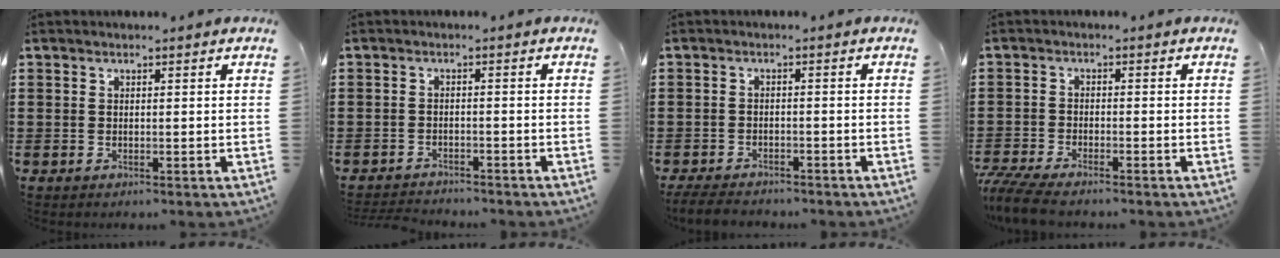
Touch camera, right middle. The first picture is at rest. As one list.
[{"total": 2.2, "force": [-2.2, 0.2, 0.0], "torque": [-0.006, -0.001, -0.048]}, {"total": 2.9, "force": [-2.8, 0.5, 0.4], "torque": [-0.017, -0.001, -0.063]}, {"total": 4.3, "force": [-3.9, 0.3, 1.6], "torque": [-0.053, -0.016, -0.083]}]